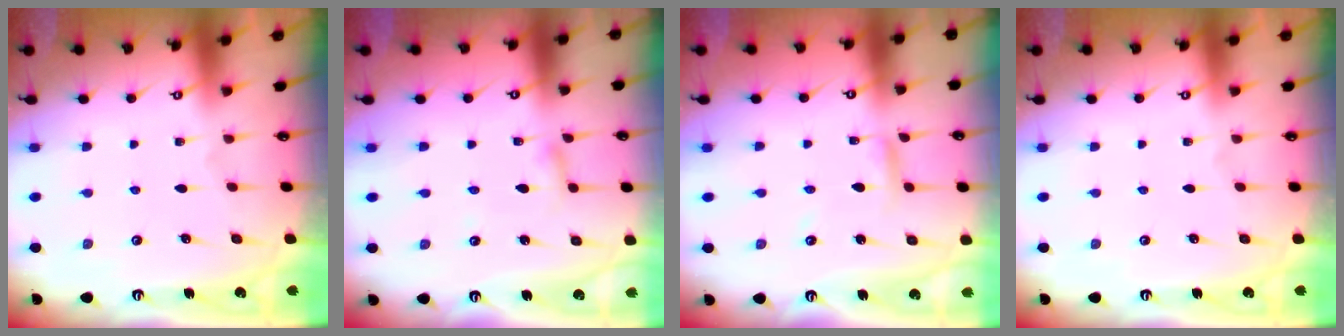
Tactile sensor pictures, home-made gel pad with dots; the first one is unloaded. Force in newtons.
{"total": 2.6, "press": 2.6, "slide": 0.2}
{"total": 4.0, "press": 4.0, "slide": 0.3}
{"total": 0.0}